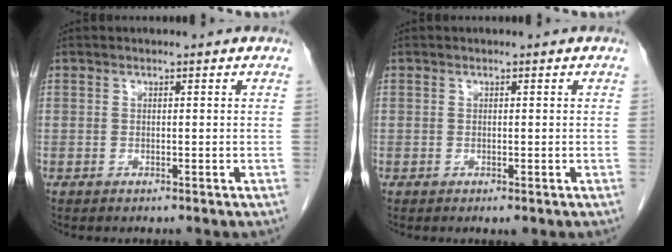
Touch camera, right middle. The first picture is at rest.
{"total": 0.8, "force": [-0.5, 0.3, 0.6], "torque": [-0.006, -0.002, -0.004]}